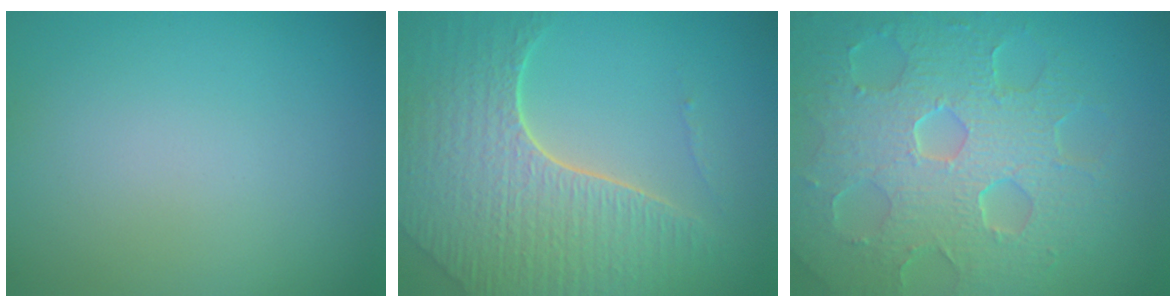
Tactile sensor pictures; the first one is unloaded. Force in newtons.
{"total": 7.4, "press": 5.3, "slide": 5.2}
{"total": 8.6, "press": 6.1, "slide": 6.1}